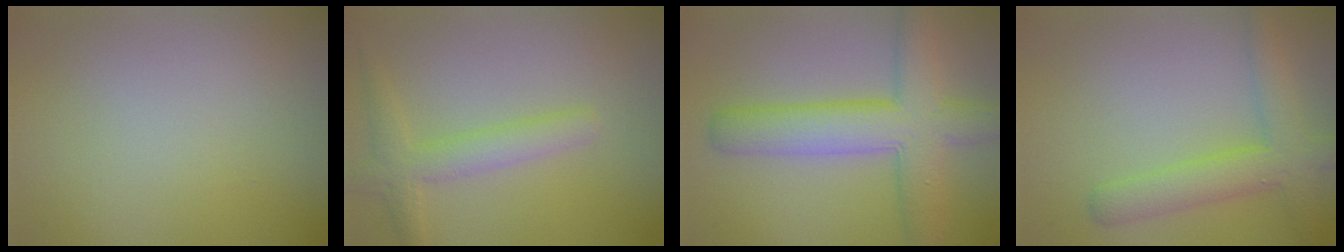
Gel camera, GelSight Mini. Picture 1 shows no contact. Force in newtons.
{"total": 2.8, "press": 2.8, "slide": 0.1}
{"total": 6.8, "press": 6.8, "slide": 0.5}
{"total": 4.2, "press": 4.2, "slide": 0.1}